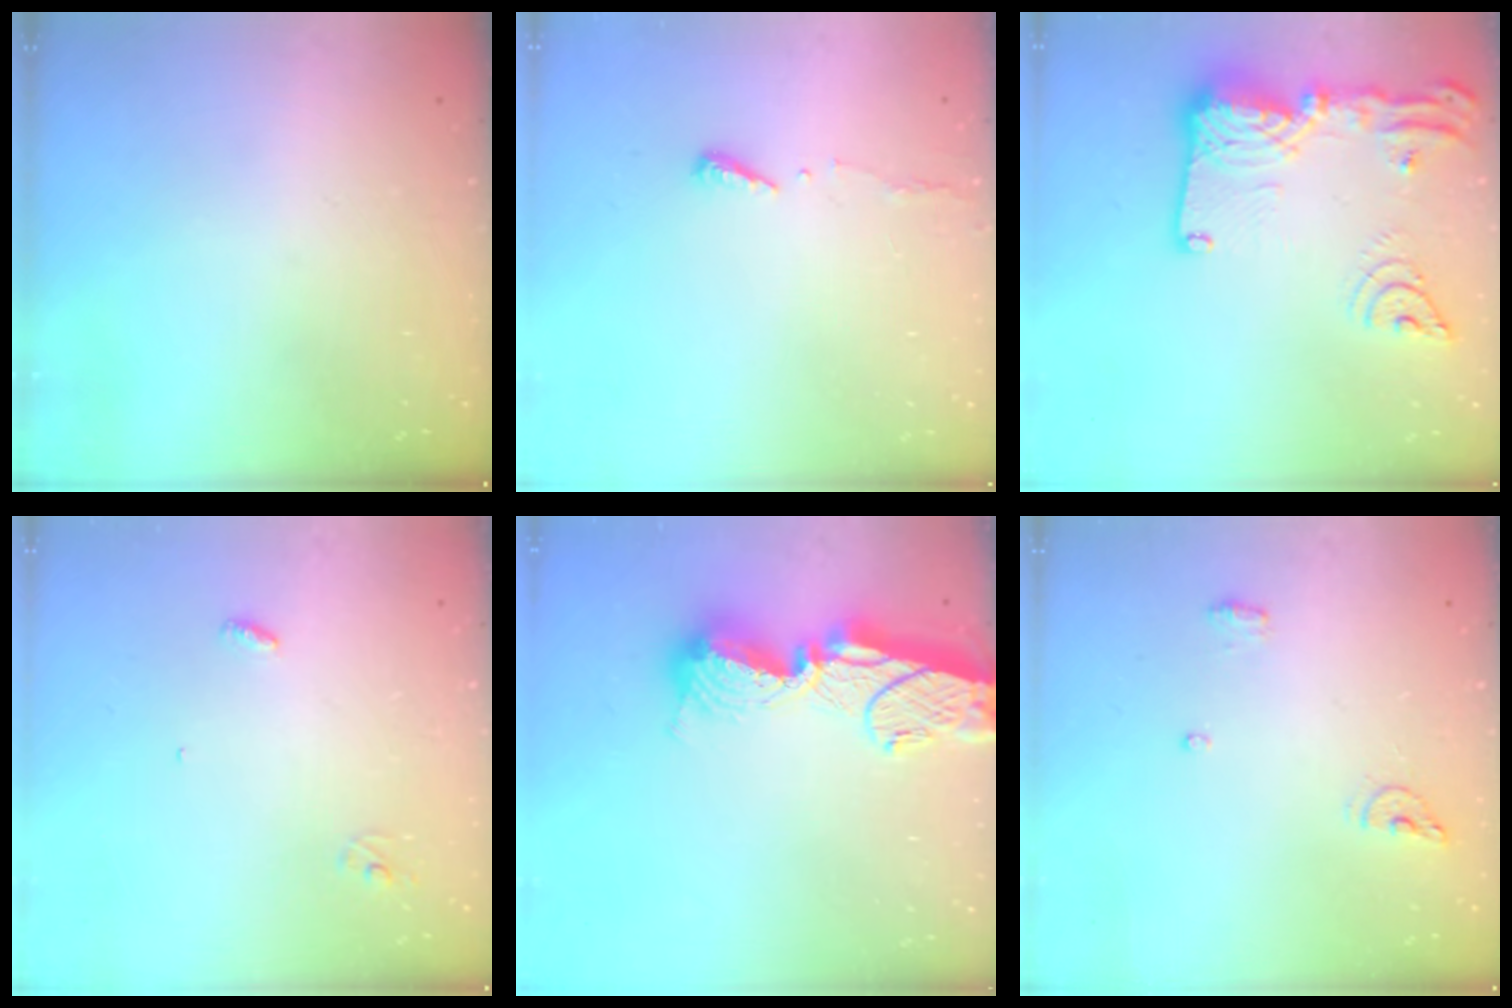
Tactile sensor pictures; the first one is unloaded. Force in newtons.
{"total": 5.0, "press": 4.9, "slide": 0.4}
{"total": 21.3, "press": 21.2, "slide": 2.4}
{"total": 2.7, "press": 2.7, "slide": 0.2}
{"total": 15.5, "press": 15.4, "slide": 1.4}
{"total": 6.2, "press": 6.0, "slide": 1.4}